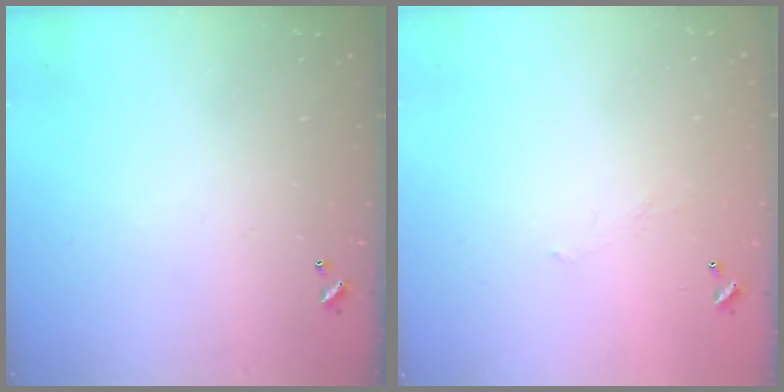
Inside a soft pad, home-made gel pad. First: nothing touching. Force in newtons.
{"total": 6.0, "press": 6.0, "slide": 0.9}